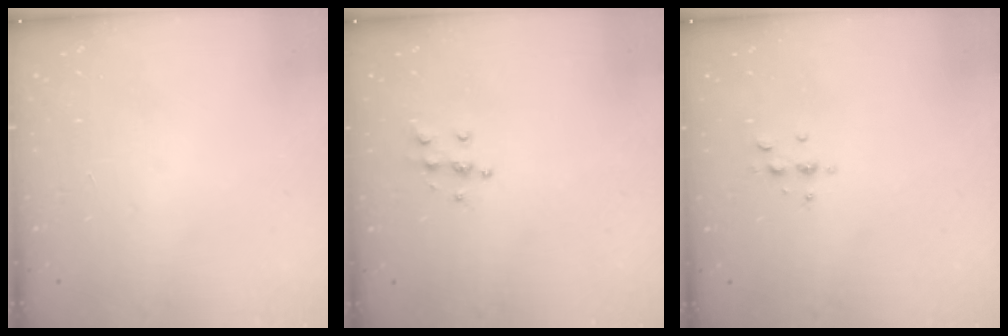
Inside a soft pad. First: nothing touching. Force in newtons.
{"total": 5.9, "press": 5.9, "slide": 0.5}
{"total": 3.9, "press": 3.9, "slide": 0.6}